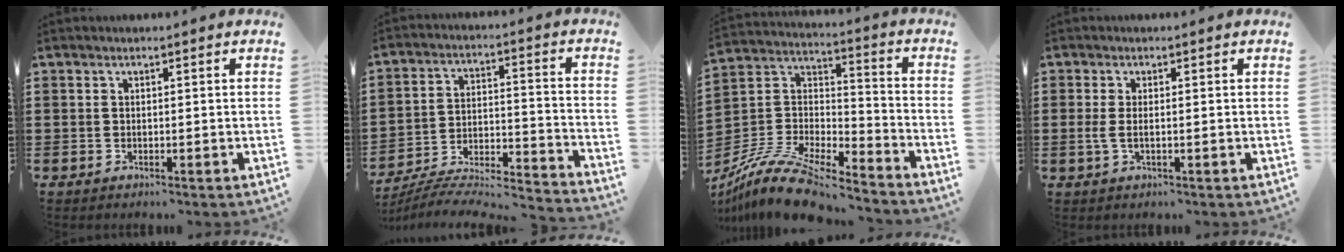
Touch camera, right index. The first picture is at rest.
{"total": 6.5, "force": [-6.0, 1.1, 2.3], "torque": [-0.044, -0.005, -0.122]}
{"total": 12.6, "force": [-10.8, 3.2, 5.6], "torque": [-0.120, 0.031, -0.214]}
{"total": 2.2, "force": [-0.3, 0.6, 2.1], "torque": [-0.054, -0.005, -0.011]}